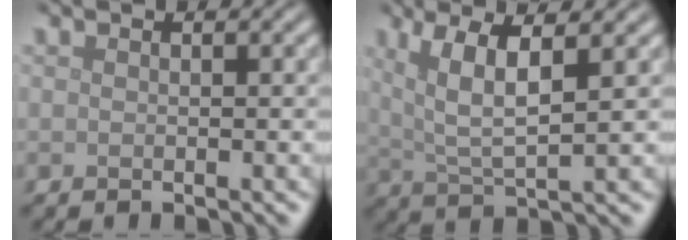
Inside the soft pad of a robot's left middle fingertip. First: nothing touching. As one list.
[{"total": 5.5, "force": [2.4, 1.4, 4.8], "torque": [-0.094, 0.000, 0.049]}]